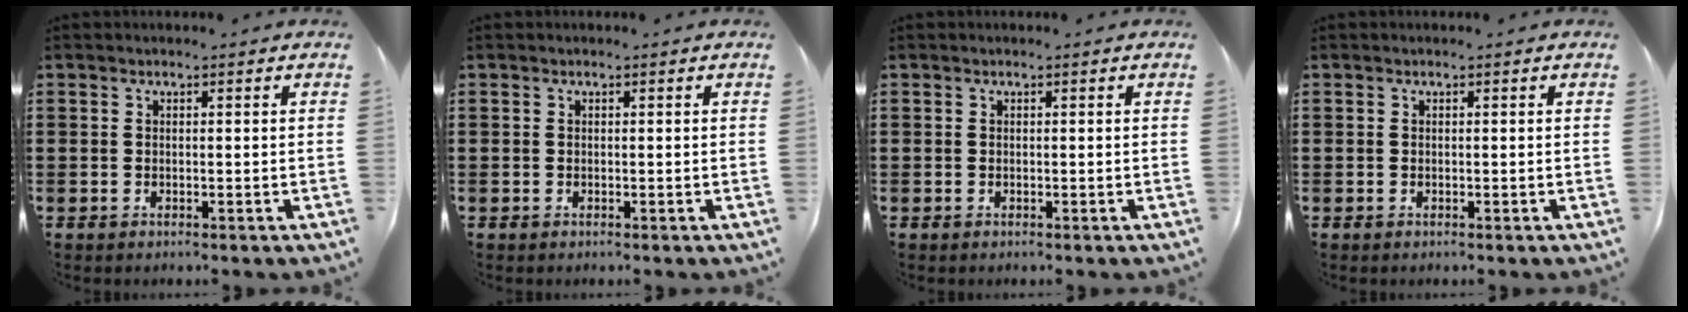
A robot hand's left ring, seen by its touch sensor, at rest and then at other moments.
{"total": 0.0}
{"total": 0.0}
{"total": 0.0}